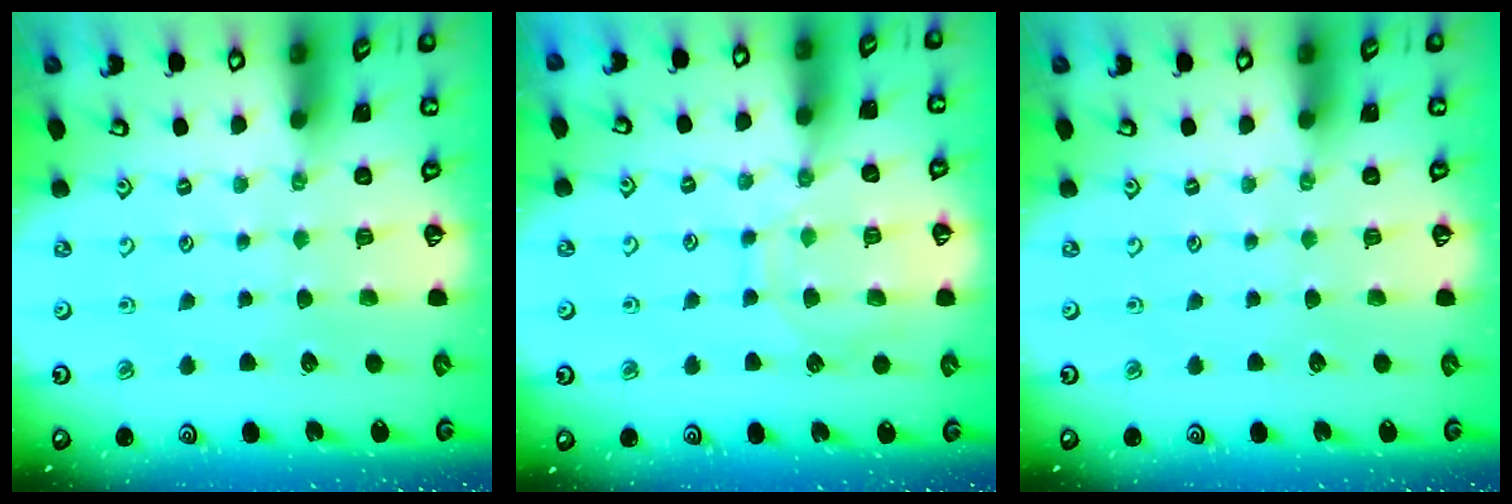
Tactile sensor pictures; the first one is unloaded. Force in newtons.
{"total": 10.3, "press": 10.2, "slide": 1.0}
{"total": 0.0}